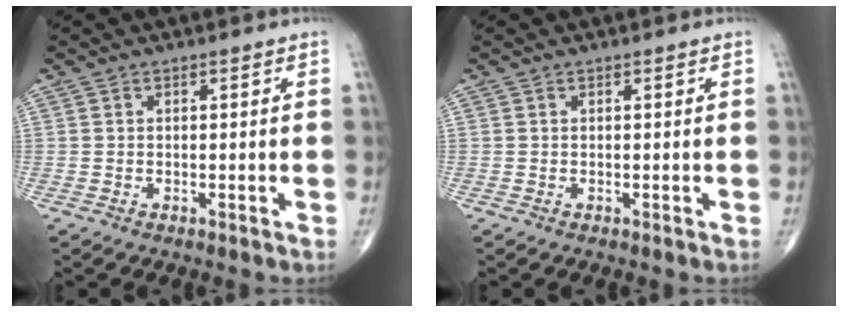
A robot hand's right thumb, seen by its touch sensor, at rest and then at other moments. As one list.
[{"total": 0.0}]